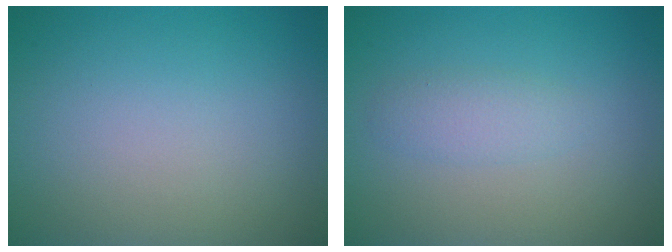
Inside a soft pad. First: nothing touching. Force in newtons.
{"total": 1.6, "press": 1.6, "slide": 0.1}